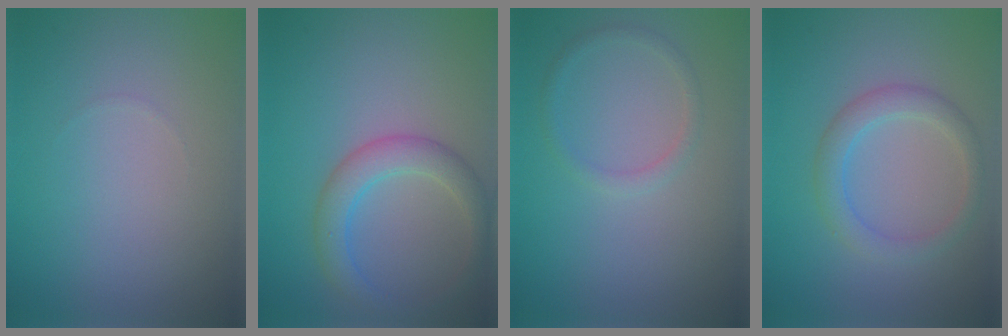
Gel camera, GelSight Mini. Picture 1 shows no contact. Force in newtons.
{"total": 3.5, "press": 3.5, "slide": 0.0}
{"total": 1.2, "press": 1.2, "slide": 0.1}
{"total": 2.7, "press": 2.7, "slide": 0.1}